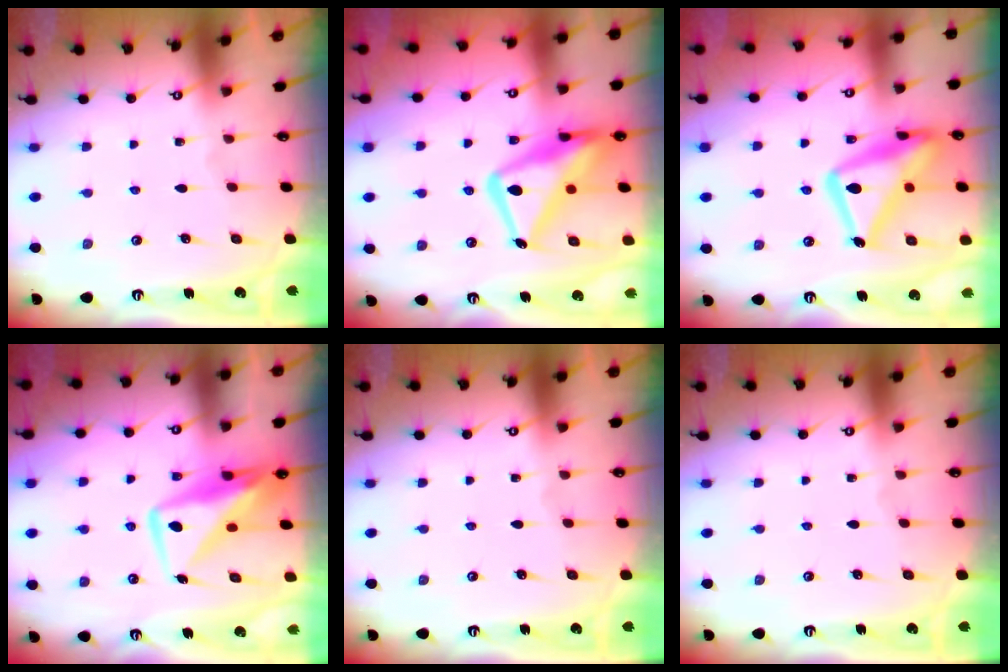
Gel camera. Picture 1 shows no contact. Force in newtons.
{"total": 18.2, "press": 18.1, "slide": 1.8}
{"total": 20.4, "press": 20.4, "slide": 1.7}
{"total": 12.8, "press": 12.8, "slide": 1.0}
{"total": 0.0}
{"total": 0.0}